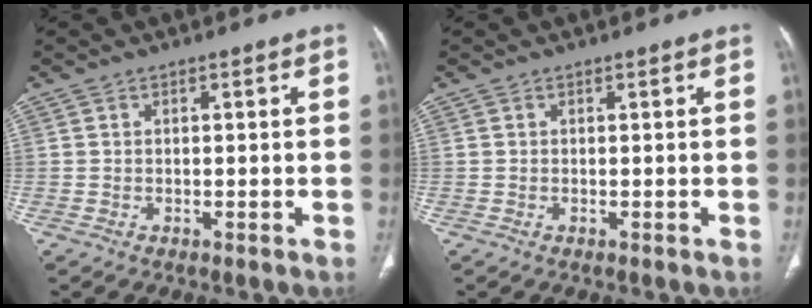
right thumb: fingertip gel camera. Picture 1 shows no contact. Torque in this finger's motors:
{"motor_torque": [0.04, -0.17, -0.11, 0.63, -0.03]}